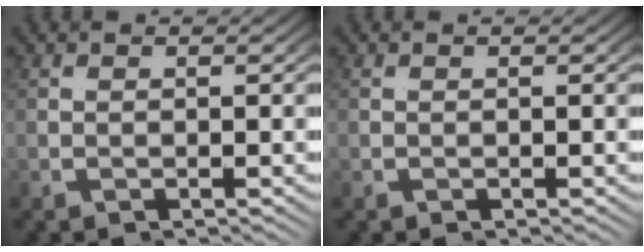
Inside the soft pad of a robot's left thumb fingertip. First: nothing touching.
{"total": 0.0}